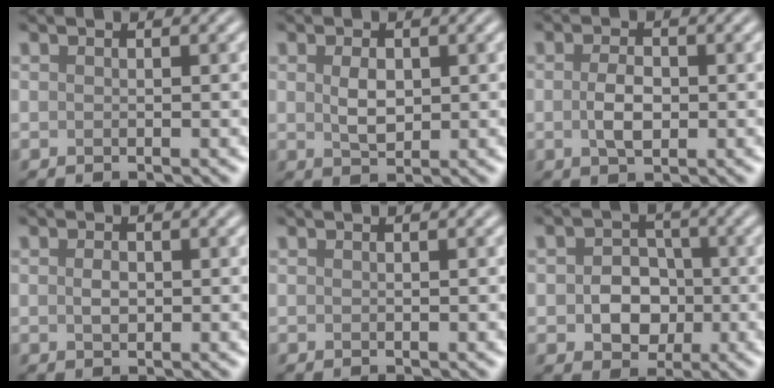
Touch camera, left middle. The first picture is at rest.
{"total": 2.4, "force": [0.4, 1.5, 1.8], "torque": [-0.039, -0.002, 0.010]}
{"total": 2.7, "force": [-0.2, 1.6, 2.2], "torque": [-0.046, -0.001, -0.005]}
{"total": 1.3, "force": [0.0, 0.9, 1.0], "torque": [-0.021, -0.001, 0.000]}
{"total": 0.0}
{"total": 4.5, "force": [-0.7, 3.6, 2.7], "torque": [-0.025, -0.004, -0.019]}